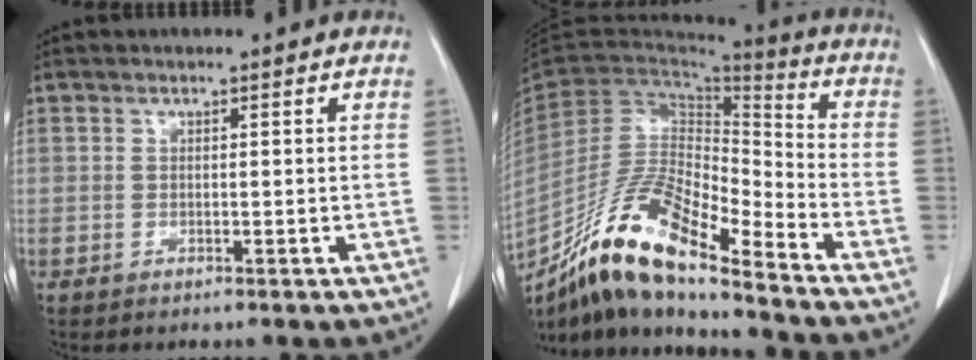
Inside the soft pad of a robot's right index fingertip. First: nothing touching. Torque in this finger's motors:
{"motor_torque": [-0.02, -0.07, -0.09, -0.10]}